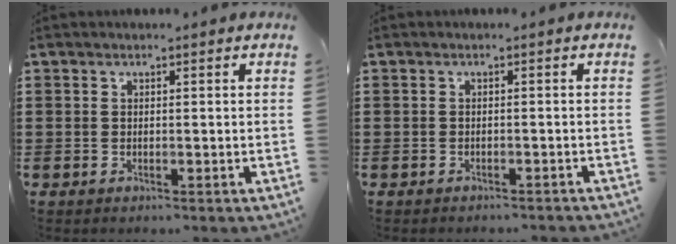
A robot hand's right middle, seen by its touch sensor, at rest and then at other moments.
{"total": 0.8, "force": [-0.8, 0.0, 0.0], "torque": [-0.002, 0.000, -0.017]}